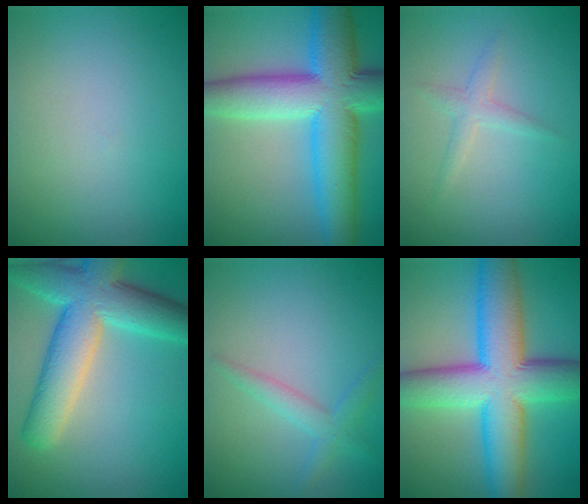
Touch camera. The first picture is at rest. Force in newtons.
{"total": 11.5, "press": 11.5, "slide": 0.4}
{"total": 1.6, "press": 1.6, "slide": 0.0}
{"total": 9.0, "press": 8.9, "slide": 0.3}
{"total": 2.1, "press": 2.1, "slide": 0.0}
{"total": 12.1, "press": 12.1, "slide": 0.4}